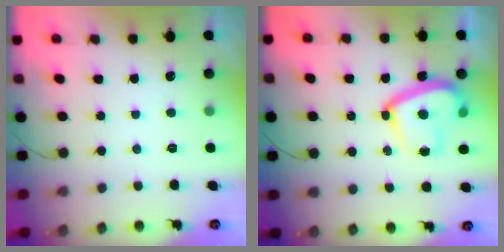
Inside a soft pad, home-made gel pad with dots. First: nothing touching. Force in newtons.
{"total": 15.0, "press": 14.9, "slide": 1.2}